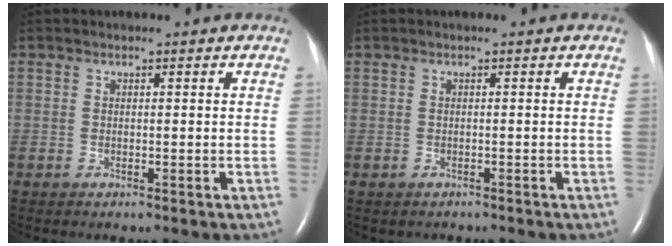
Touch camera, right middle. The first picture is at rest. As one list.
[{"total": 0.6, "force": [-0.5, 0.4, 0.1], "torque": [-0.008, 0.000, -0.006]}]